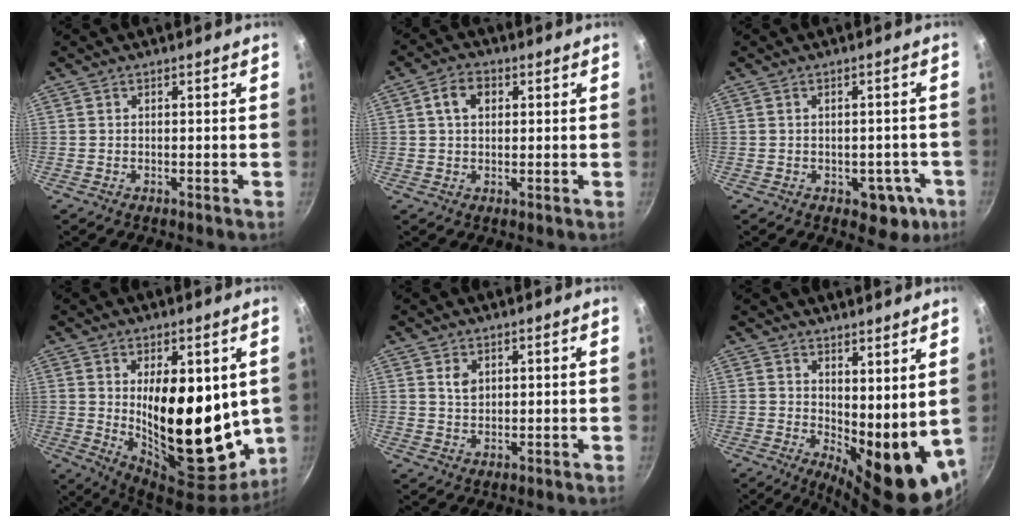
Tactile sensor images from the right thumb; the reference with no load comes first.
{"total": 5.2, "force": [1.4, 3.7, 3.4], "torque": [-0.045, 0.008, 0.017]}
{"total": 6.5, "force": [-2.3, 4.3, 4.3], "torque": [-0.016, 0.022, -0.014]}
{"total": 22.3, "force": [2.0, 10.9, 19.3], "torque": [-0.257, -0.050, 0.049]}
{"total": 2.7, "force": [1.0, 1.9, 1.6], "torque": [-0.020, -0.002, 0.019]}
{"total": 13.6, "force": [4.1, 5.6, 11.7], "torque": [-0.132, -0.046, 0.070]}